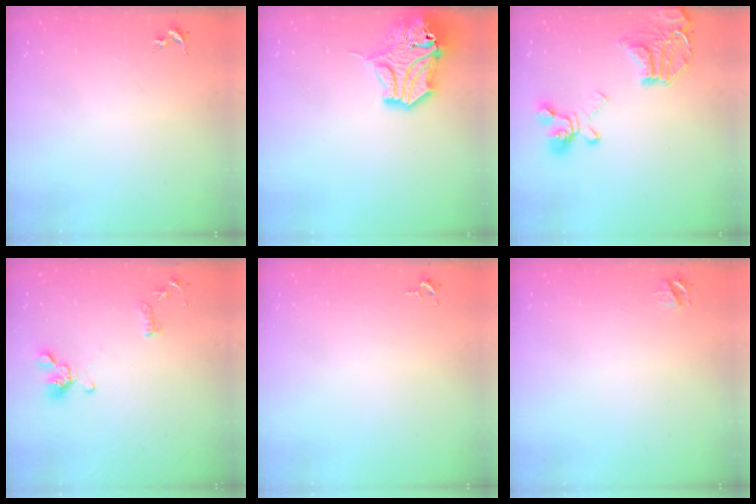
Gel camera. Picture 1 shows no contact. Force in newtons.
{"total": 15.4, "press": 15.3, "slide": 2.2}
{"total": 19.9, "press": 19.8, "slide": 2.0}
{"total": 11.5, "press": 11.3, "slide": 1.8}
{"total": 2.6, "press": 2.6, "slide": 0.4}
{"total": 4.0, "press": 3.9, "slide": 0.4}